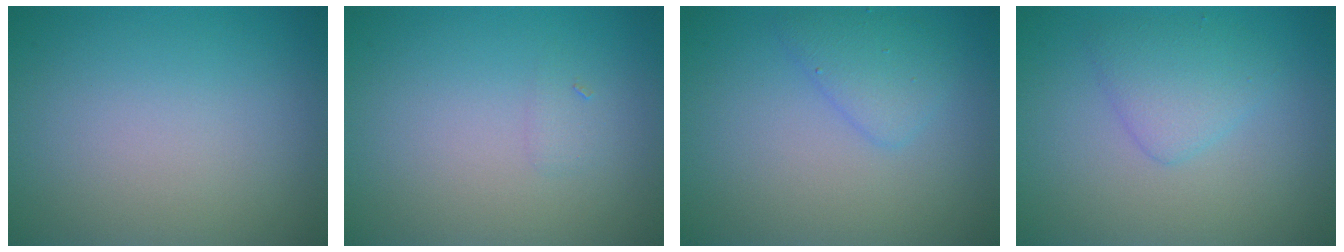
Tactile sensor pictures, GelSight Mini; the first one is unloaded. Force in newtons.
{"total": 0.7, "press": 0.7, "slide": 0.0}
{"total": 2.1, "press": 2.1, "slide": 0.2}
{"total": 2.5, "press": 2.5, "slide": 0.1}